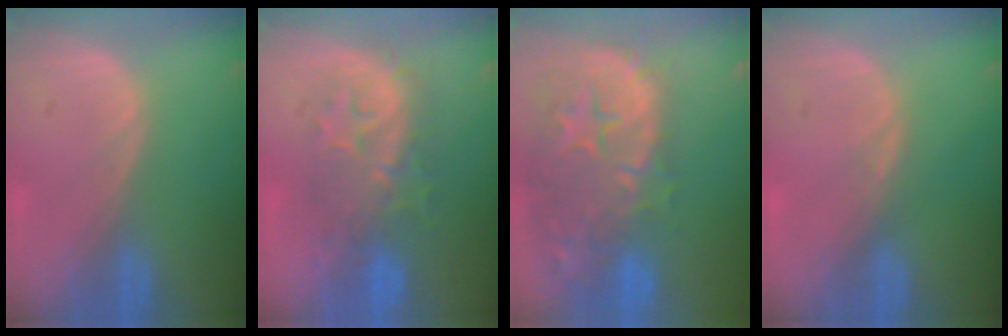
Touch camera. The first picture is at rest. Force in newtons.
{"total": 8.4, "press": 8.2, "slide": 1.4}
{"total": 15.2, "press": 12.0, "slide": 9.3}
{"total": 0.5, "press": 0.5, "slide": 0.1}